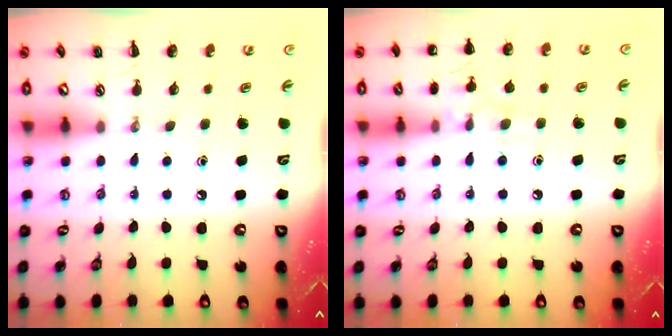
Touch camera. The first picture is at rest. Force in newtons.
{"total": 8.7, "press": 8.5, "slide": 1.9}